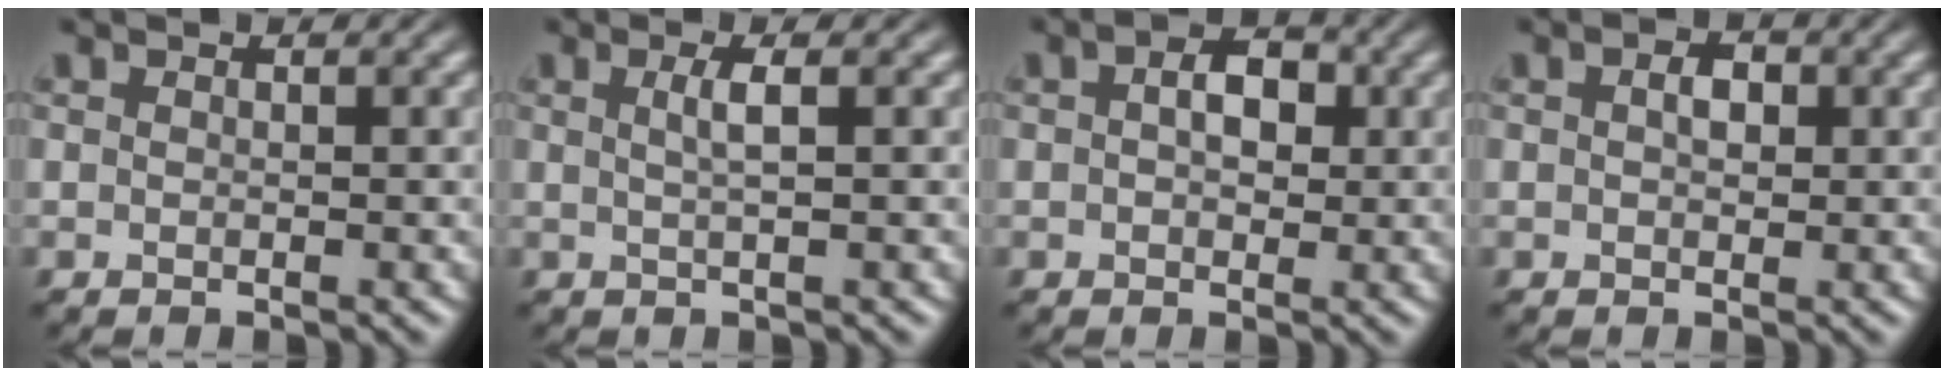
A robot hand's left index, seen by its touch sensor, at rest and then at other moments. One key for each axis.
{"total": 2.0, "fx": 0.4, "fy": 0.5, "fz": 1.9, "tx": -0.032, "ty": 0.003, "tz": 0.004}
{"total": 3.3, "fx": 0.7, "fy": 2.0, "fz": 2.5, "tx": -0.039, "ty": 0.007, "tz": 0.005}
{"total": 1.8, "fx": 0.4, "fy": 1.1, "fz": 1.4, "tx": -0.024, "ty": 0.004, "tz": 0.002}